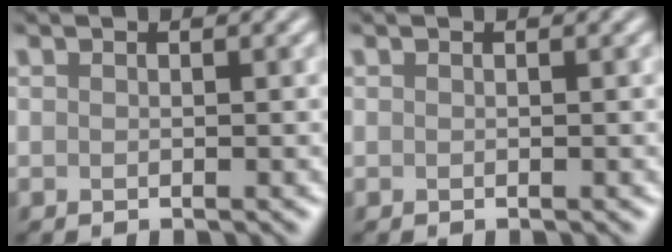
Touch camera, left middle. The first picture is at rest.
{"total": 0.0}